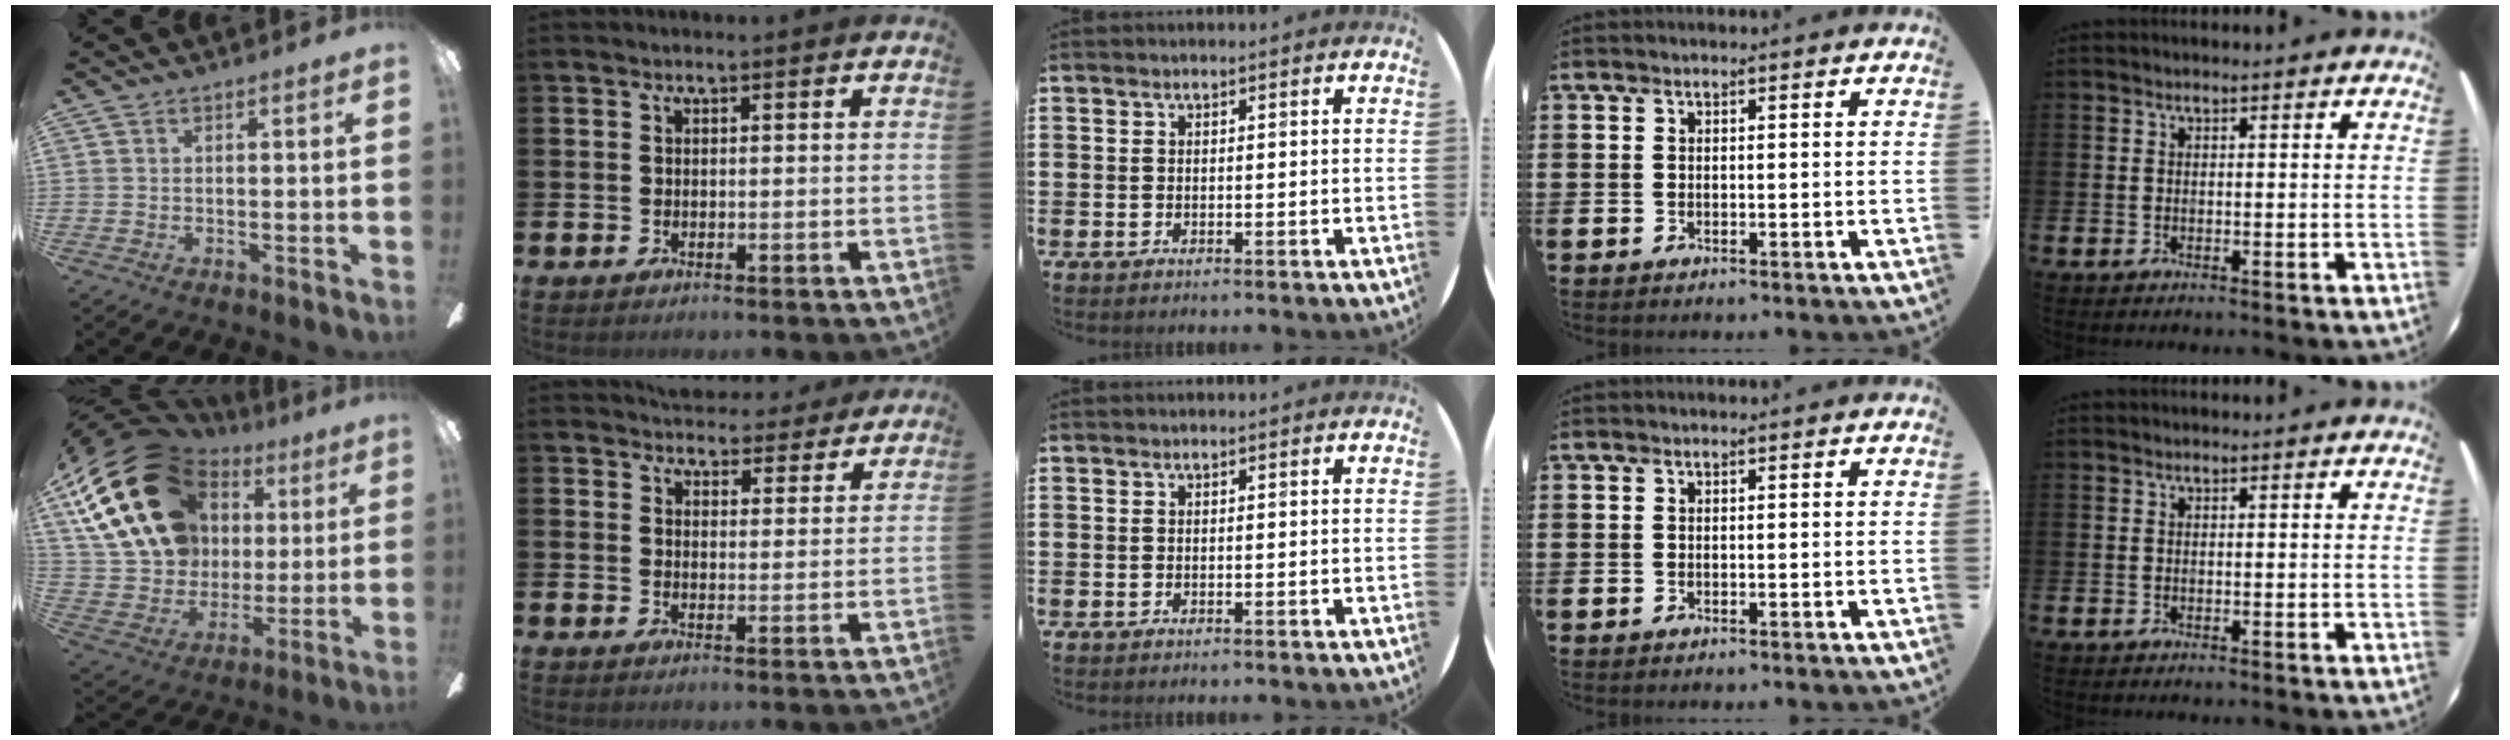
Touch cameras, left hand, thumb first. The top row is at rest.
{"thumb": {"total": 24.9, "force": [9.6, 18.6, 13.5], "torque": [-0.266, -0.026, 0.191]}, "index": {"total": 4.6, "force": [4.4, 1.2, 0.0], "torque": [-0.002, -0.031, 0.079]}}